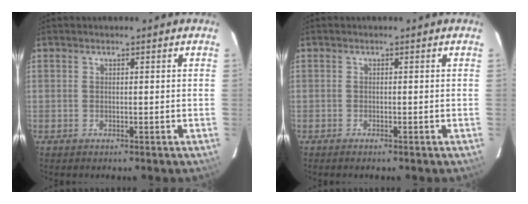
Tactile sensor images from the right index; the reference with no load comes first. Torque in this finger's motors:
{"motor_torque": [0.02, 0.05, 0.08, 0.01]}